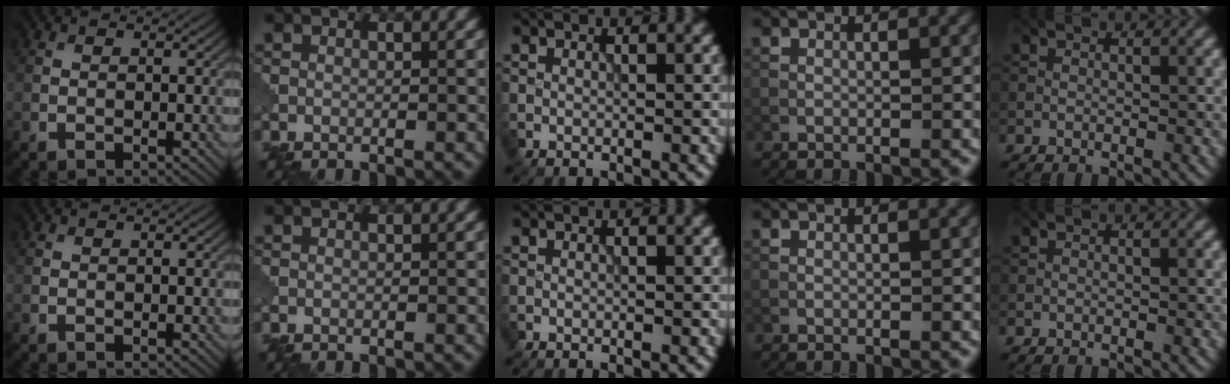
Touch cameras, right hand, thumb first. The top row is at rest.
{}